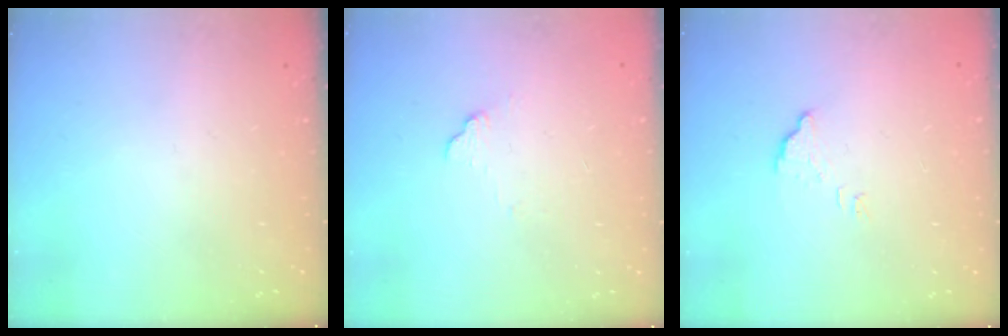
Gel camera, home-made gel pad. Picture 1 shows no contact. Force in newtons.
{"total": 6.4, "press": 6.4, "slide": 0.4}
{"total": 2.3, "press": 2.3, "slide": 0.1}